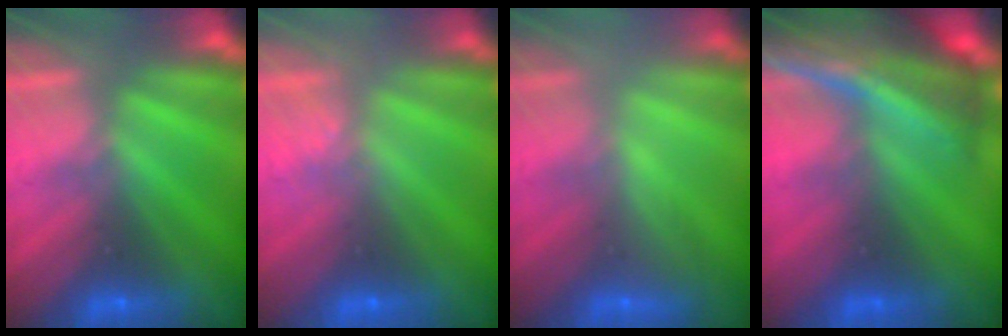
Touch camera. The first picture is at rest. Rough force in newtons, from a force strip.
{"total": 1.7}
{"total": 2.2}
{"total": 10.5}